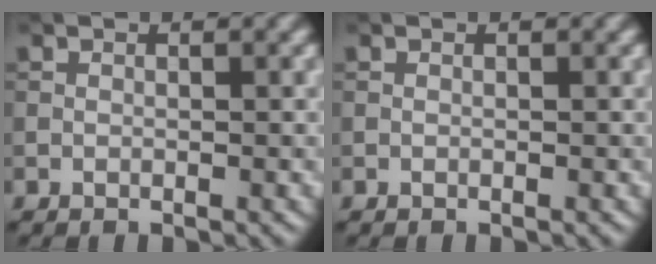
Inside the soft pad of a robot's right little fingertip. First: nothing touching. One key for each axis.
{"total": 0.0}